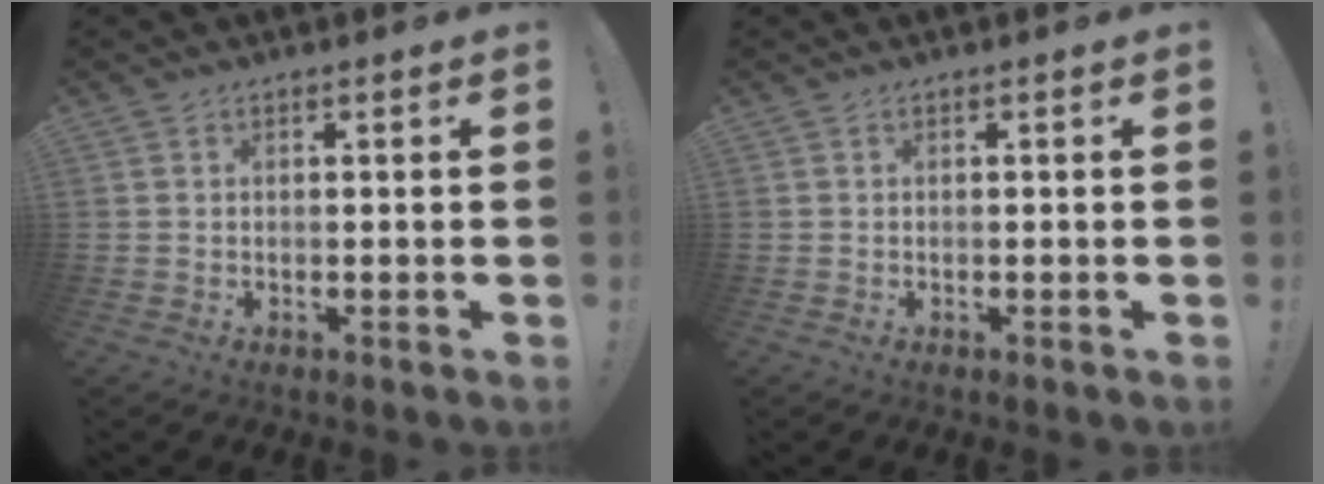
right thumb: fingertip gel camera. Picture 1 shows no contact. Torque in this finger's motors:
{"motor_torque": [0.00, 0.00, 0.00, 0.00, 0.00]}